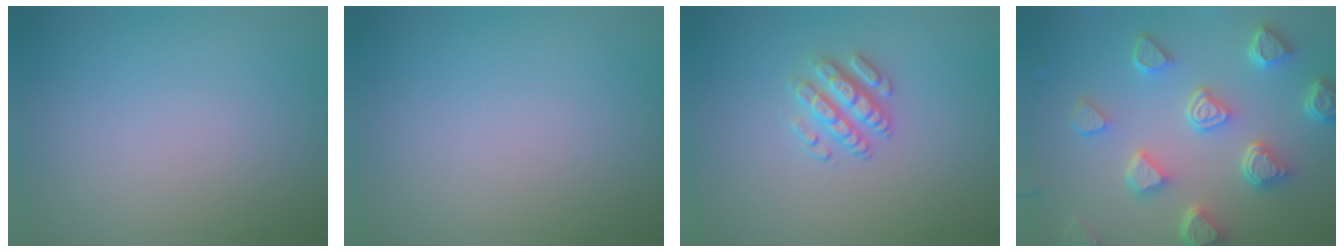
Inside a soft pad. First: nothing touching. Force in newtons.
{"total": 0.0}
{"total": 2.7, "press": 2.5, "slide": 1.2}
{"total": 6.6, "press": 5.2, "slide": 4.0}